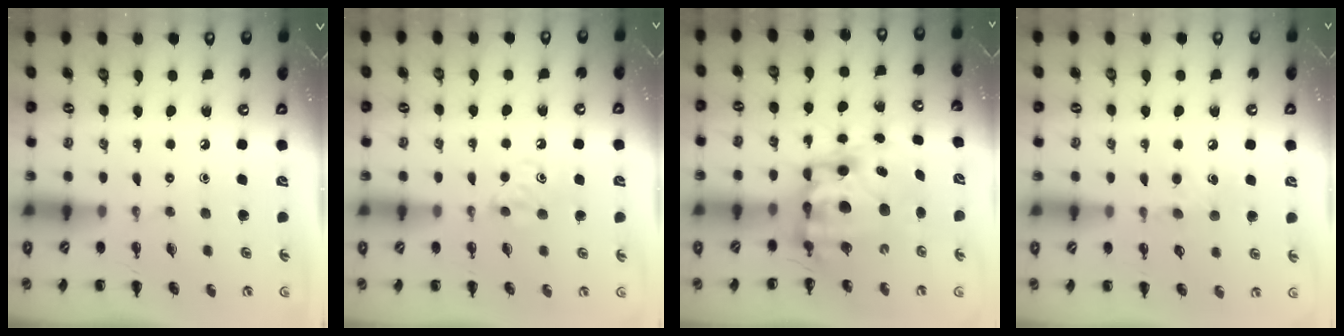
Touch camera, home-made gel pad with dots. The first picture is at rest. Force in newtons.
{"total": 5.1, "press": 4.9, "slide": 1.5}
{"total": 12.5, "press": 12.0, "slide": 3.2}
{"total": 6.6, "press": 6.3, "slide": 1.7}